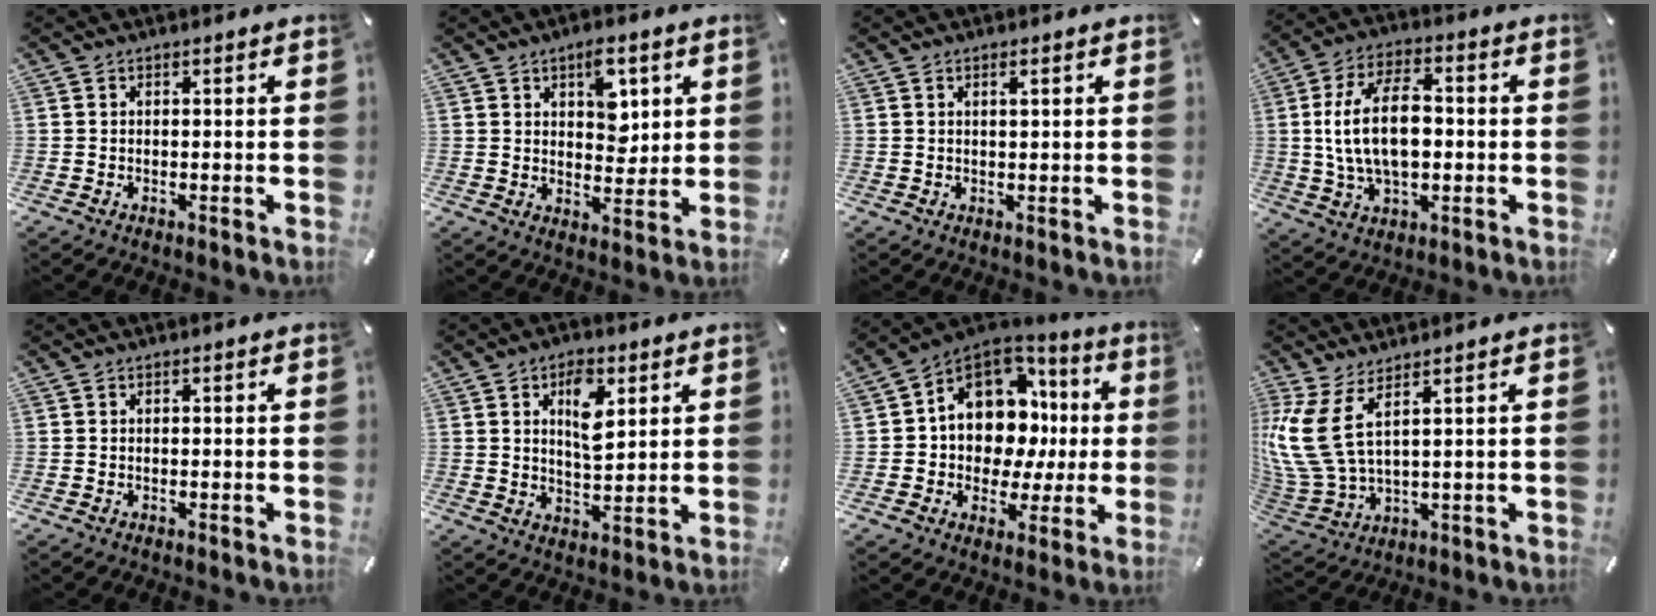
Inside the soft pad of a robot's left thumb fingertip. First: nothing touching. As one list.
[{"total": 7.6, "force": [3.5, 4.9, 4.7], "torque": [-0.049, -0.016, 0.054]}, {"total": 1.0, "force": [0.5, 0.1, 0.9], "torque": [-0.017, 0.000, 0.007]}, {"total": 15.1, "force": [0.2, 9.0, 12.1], "torque": [-0.236, 0.008, 0.003]}, {"total": 0.0}, {"total": 8.8, "force": [3.6, 4.9, 6.3], "torque": [-0.096, -0.004, 0.058]}, {"total": 12.6, "force": [2.6, 10.7, 6.3], "torque": [-0.097, -0.035, 0.054]}, {"total": 11.4, "force": [4.7, 5.2, 9.0], "torque": [-0.231, -0.038, 0.085]}]